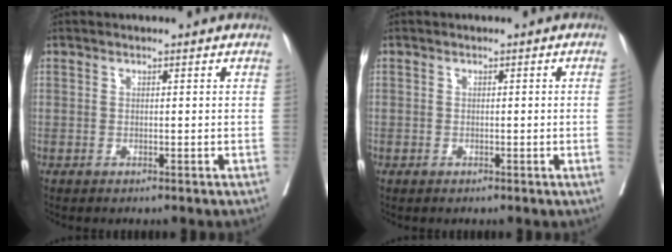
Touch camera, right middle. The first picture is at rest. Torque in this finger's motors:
{"motor_torque": [0.94, -1.18, -0.76, -0.21]}